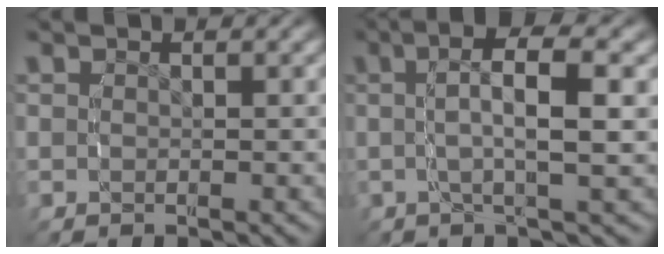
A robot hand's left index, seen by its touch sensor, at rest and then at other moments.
{"total": 5.5, "force": [1.4, 1.1, 5.2], "torque": [-0.082, 0.014, 0.013]}